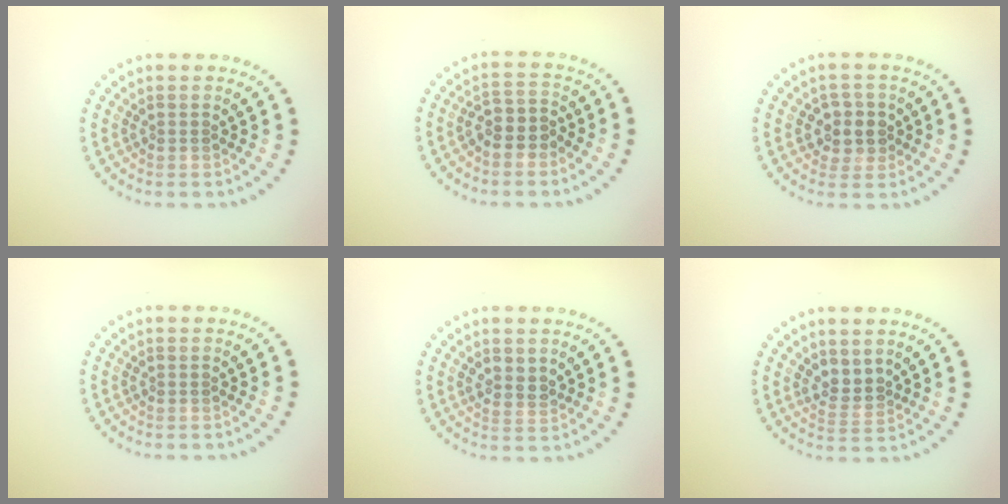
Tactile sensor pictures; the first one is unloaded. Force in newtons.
{"total": 2.5, "press": 2.2, "slide": 1.1}
{"total": 2.7, "press": 2.5, "slide": 0.9}
{"total": 0.0}
{"total": 1.7, "press": 1.6, "slide": 0.7}
{"total": 1.8, "press": 1.5, "slide": 1.0}